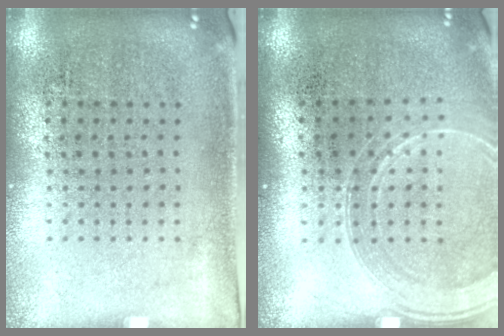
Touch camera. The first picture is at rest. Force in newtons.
{"total": 1.4, "press": 1.4, "slide": 0.3}